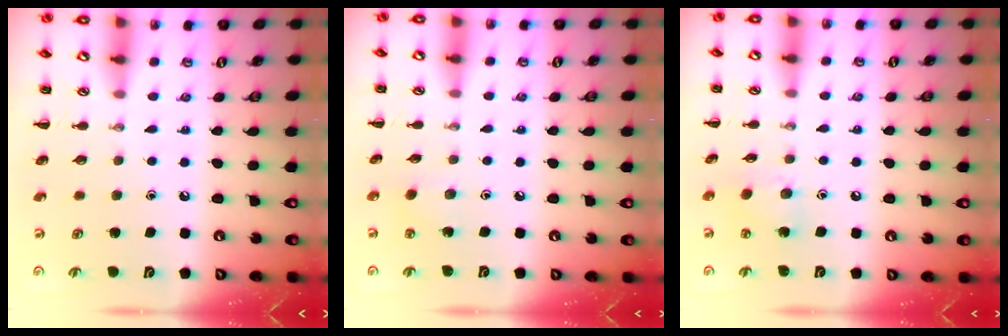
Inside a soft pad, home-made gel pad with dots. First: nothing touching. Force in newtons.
{"total": 2.8, "press": 2.6, "slide": 0.9}
{"total": 5.2, "press": 5.2, "slide": 0.7}